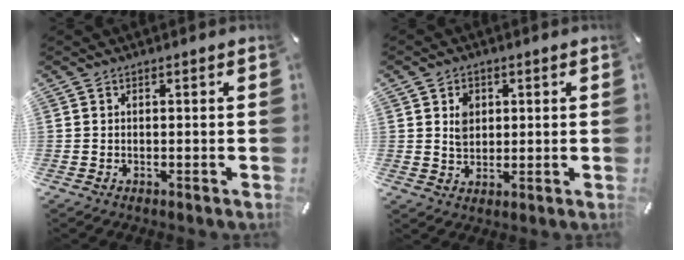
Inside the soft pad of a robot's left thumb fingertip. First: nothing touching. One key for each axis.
{"total": 4.7, "fx": 1.3, "fy": 4.1, "fz": 2.0, "tx": -0.024, "ty": -0.002, "tz": 0.019}